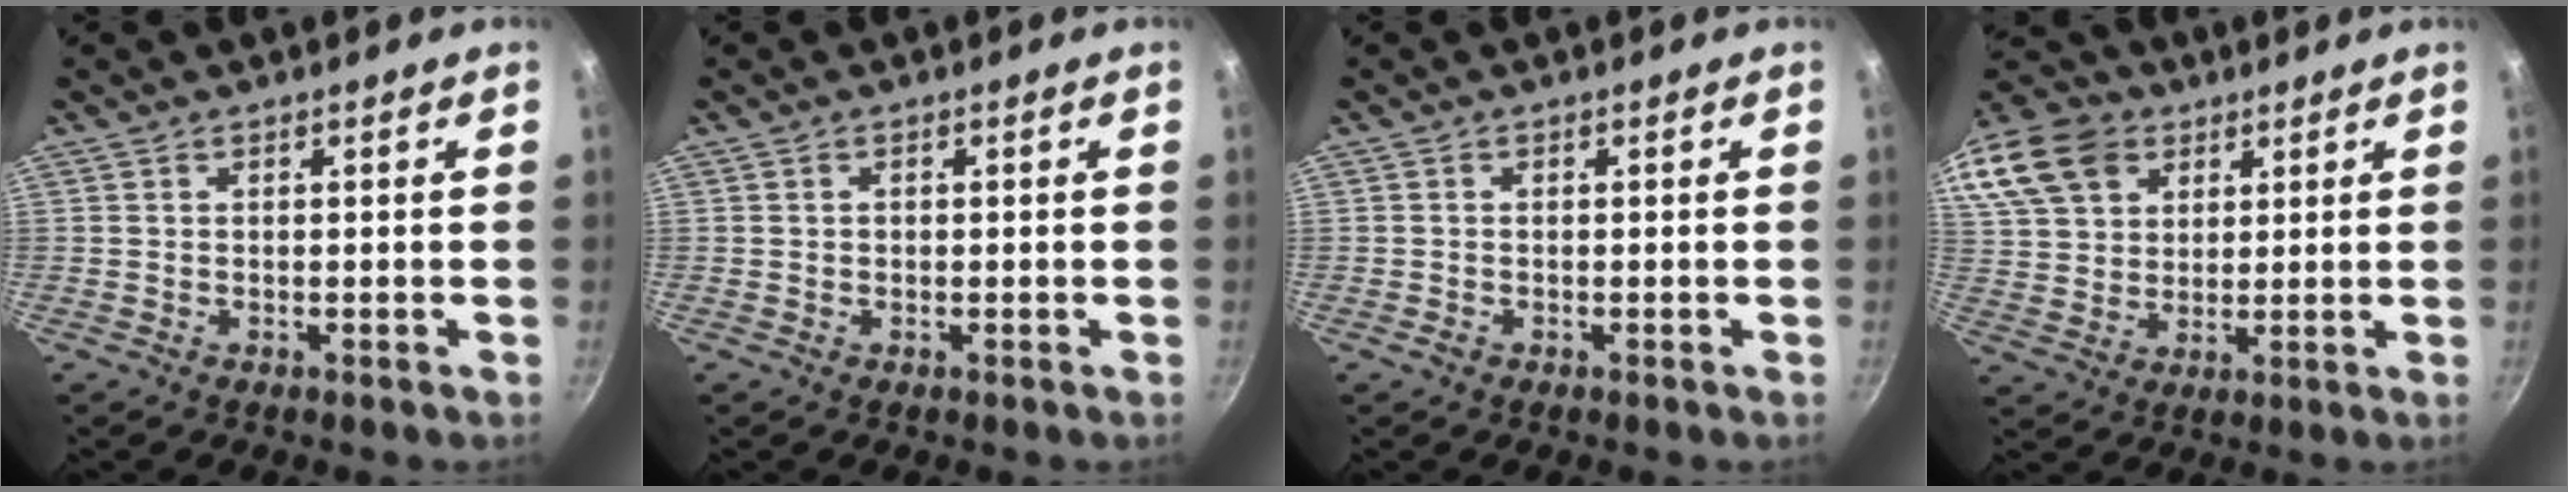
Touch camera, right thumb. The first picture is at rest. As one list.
[{"total": 0.5, "force": [0.0, 0.5, 0.2], "torque": [-0.003, 0.003, 0.001]}, {"total": 0.8, "force": [-0.6, 0.5, 0.3], "torque": [-0.004, 0.000, -0.010]}, {"total": 22.5, "force": [11.4, 16.3, 10.5], "torque": [-0.251, 0.030, 0.214]}]